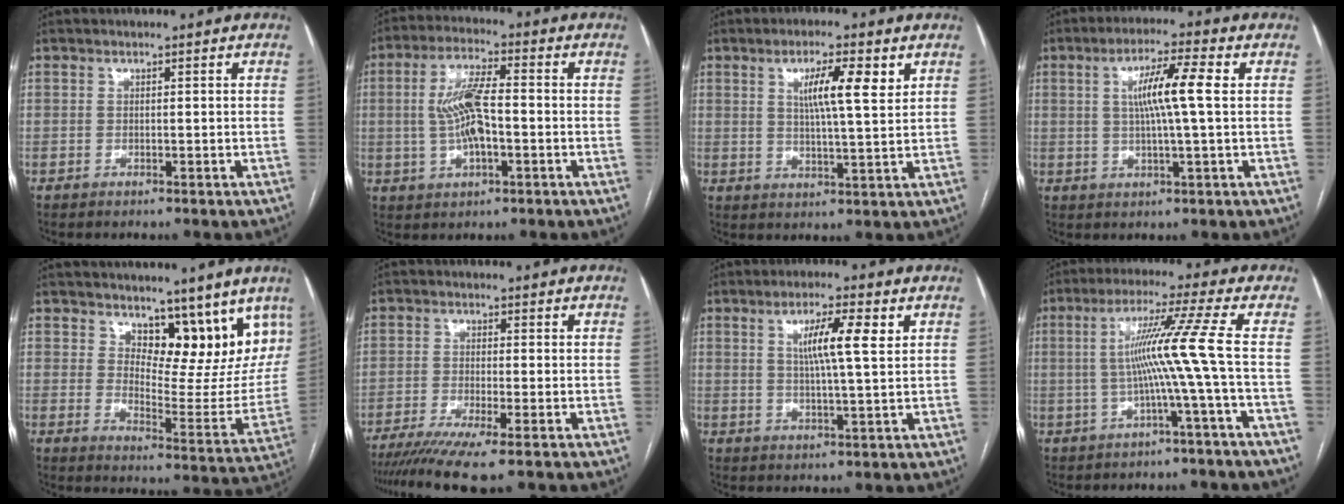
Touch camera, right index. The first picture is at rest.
{"total": 8.8, "force": [-0.5, 2.5, 8.4], "torque": [-0.170, 0.008, -0.009]}
{"total": 7.2, "force": [3.0, 0.9, 6.5], "torque": [-0.113, 0.004, 0.048]}
{"total": 7.9, "force": [1.4, 0.0, 7.7], "torque": [-0.137, 0.007, 0.023]}
{"total": 13.3, "force": [10.3, 5.6, 6.3], "torque": [-0.059, -0.026, 0.139]}
{"total": 7.8, "force": [-5.5, 0.0, 5.5], "torque": [-0.091, -0.016, -0.091]}
{"total": 7.1, "force": [2.4, 0.4, 6.6], "torque": [-0.118, 0.005, 0.041]}
{"total": 8.5, "force": [-0.8, -2.8, 8.0], "torque": [-0.148, 0.019, -0.006]}